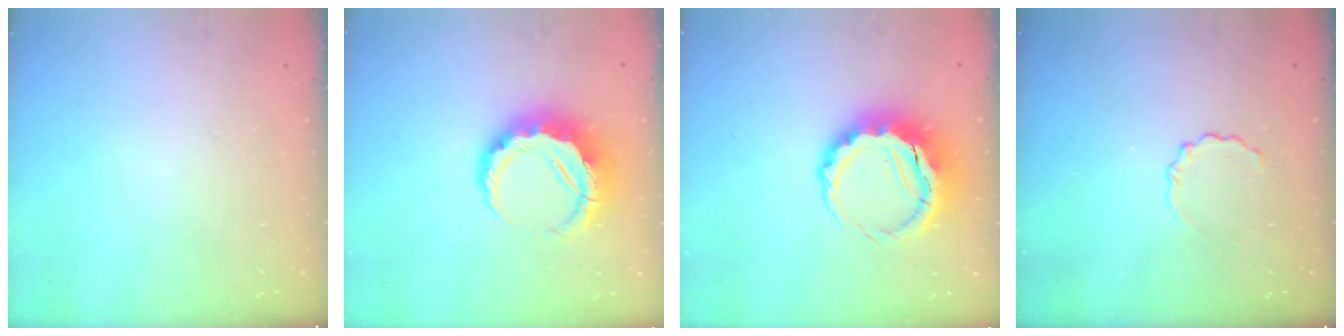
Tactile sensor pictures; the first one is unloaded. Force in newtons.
{"total": 9.9, "press": 9.6, "slide": 2.1}
{"total": 8.2, "press": 7.9, "slide": 2.0}
{"total": 3.1, "press": 2.9, "slide": 1.1}